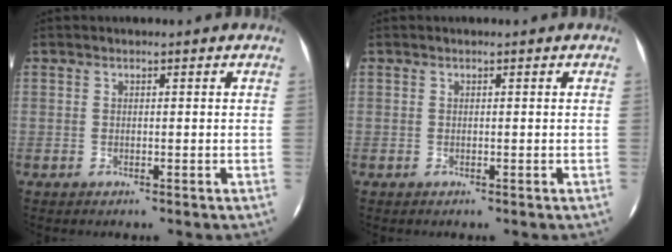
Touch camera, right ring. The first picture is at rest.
{"total": 0.0}